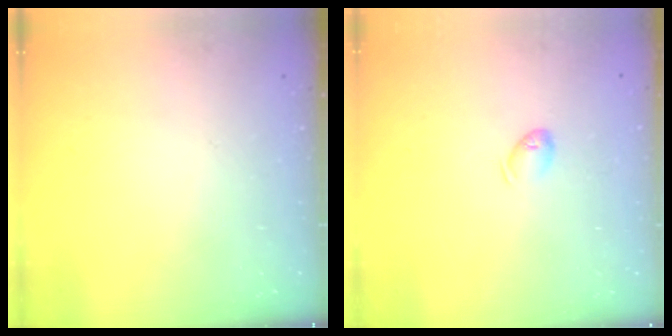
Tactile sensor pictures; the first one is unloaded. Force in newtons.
{"total": 5.4, "press": 5.3, "slide": 1.0}